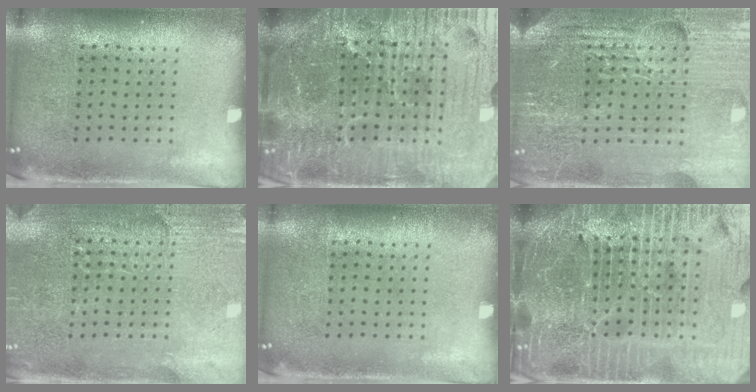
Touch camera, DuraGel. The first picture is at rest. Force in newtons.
{"total": 7.0, "press": 6.3, "slide": 3.1}
{"total": 5.1, "press": 4.8, "slide": 1.9}
{"total": 2.8, "press": 2.7, "slide": 0.8}
{"total": 0.0}
{"total": 7.0, "press": 6.2, "slide": 3.4}